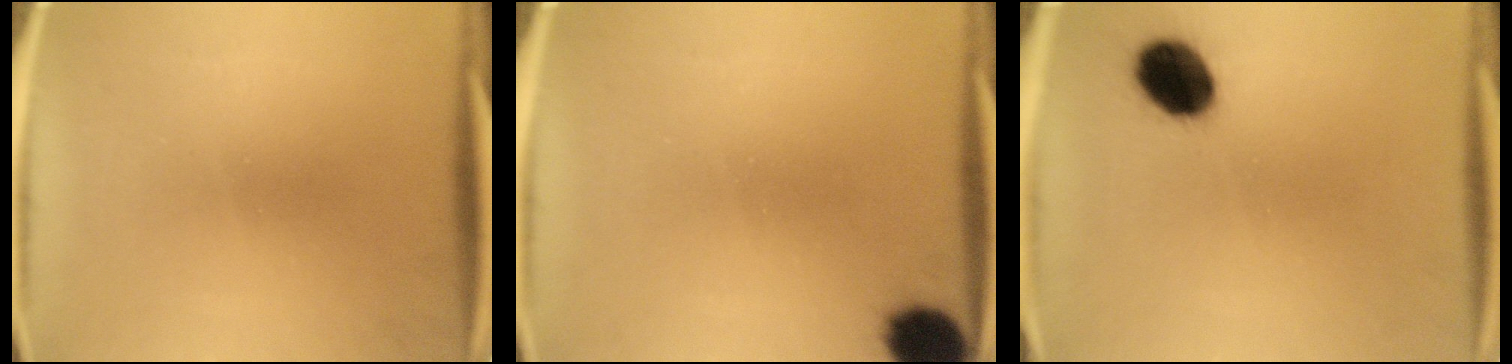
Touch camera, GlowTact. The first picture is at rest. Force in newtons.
{"total": 8.9}
{"total": 10.1}